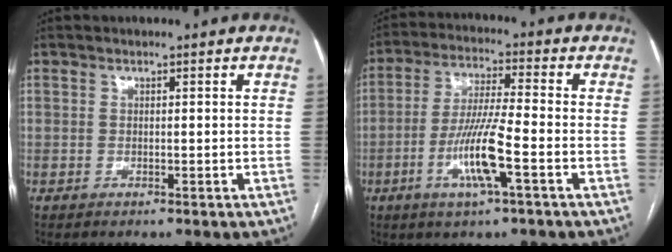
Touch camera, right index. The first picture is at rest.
{"total": 9.8, "force": [-3.4, 0.2, 9.1], "torque": [-0.182, -0.007, -0.067]}